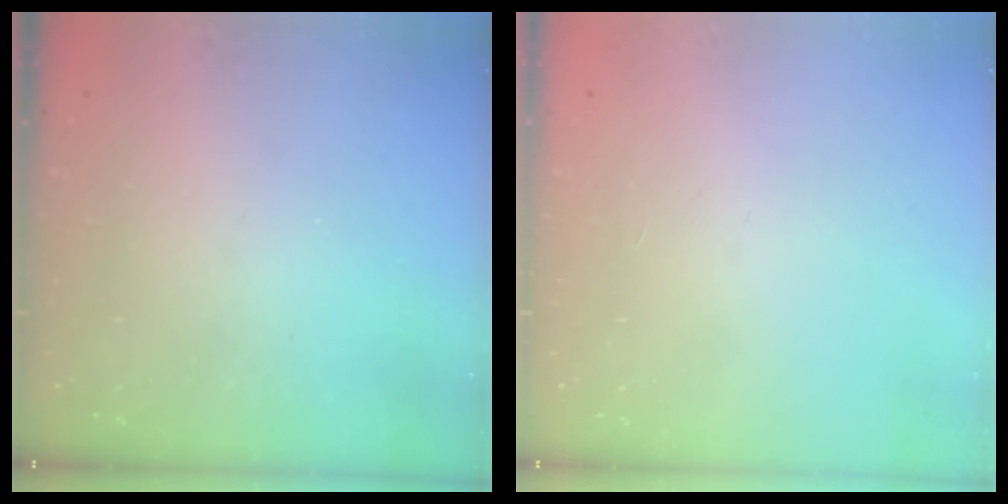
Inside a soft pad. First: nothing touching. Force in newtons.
{"total": 0.0}